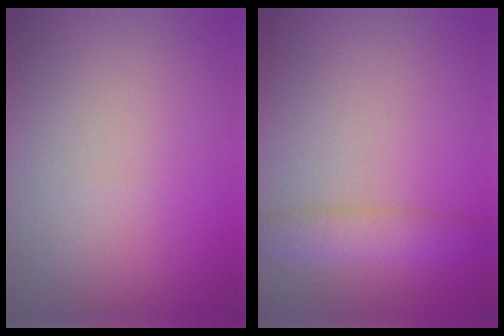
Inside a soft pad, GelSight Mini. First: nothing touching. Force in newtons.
{"total": 2.8, "press": 2.8, "slide": 0.1}